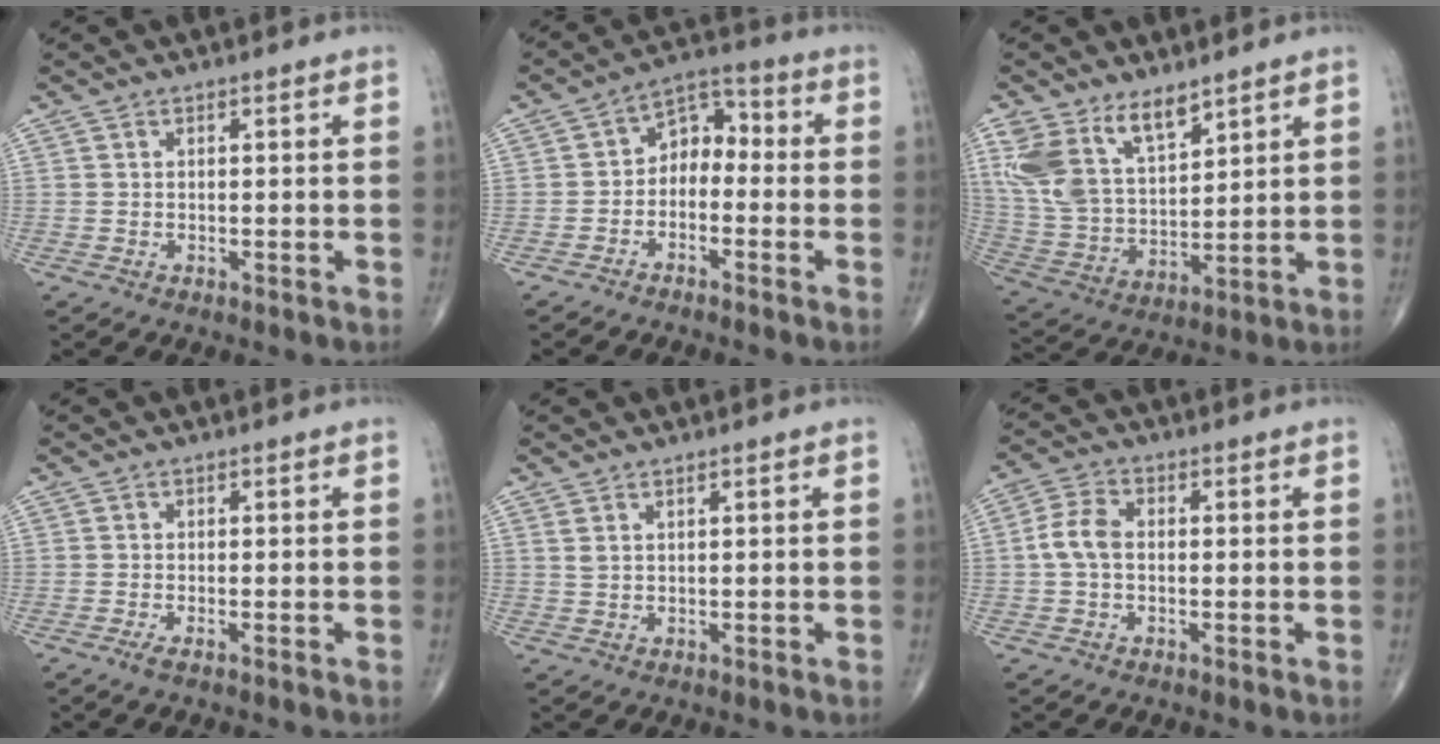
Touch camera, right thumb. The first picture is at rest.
{"total": 6.7, "force": [-1.7, 4.8, 4.4], "torque": [-0.043, 0.043, -0.046]}
{"total": 14.2, "force": [8.6, 7.2, 8.8], "torque": [-0.159, -0.032, 0.186]}
{"total": 1.0, "force": [-0.6, 0.0, 0.8], "torque": [-0.029, -0.005, -0.019]}
{"total": 1.3, "force": [0.9, 0.4, 0.9], "torque": [-0.018, 0.001, 0.023]}
{"total": 5.3, "force": [-0.2, 3.4, 4.0], "torque": [-0.086, 0.016, -0.011]}